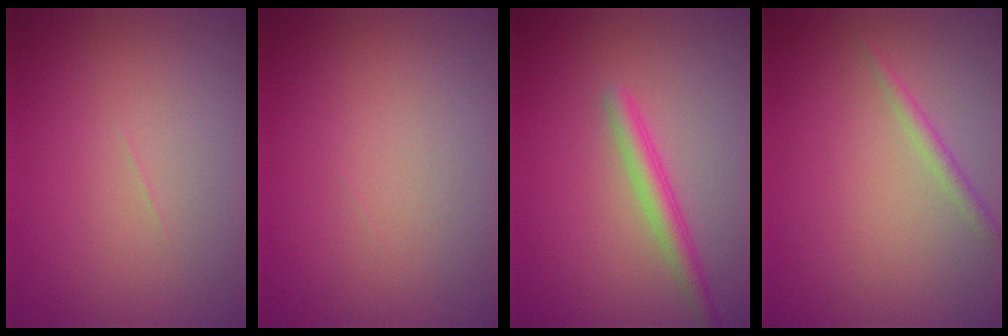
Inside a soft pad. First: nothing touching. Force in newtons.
{"total": 0.0}
{"total": 2.5, "press": 2.5, "slide": 0.1}
{"total": 1.2, "press": 1.2, "slide": 0.0}